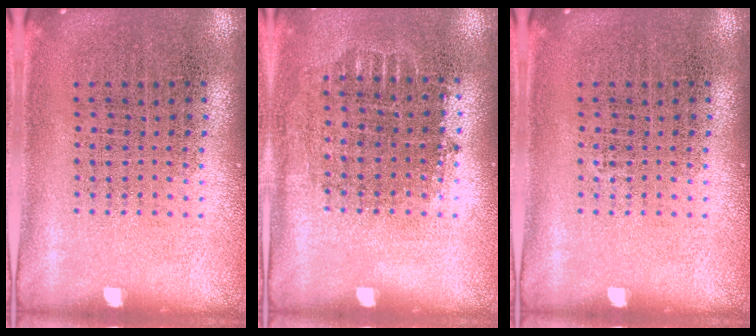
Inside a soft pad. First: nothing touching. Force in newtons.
{"total": 0.7, "press": 0.7, "slide": 0.2}
{"total": 0.0}